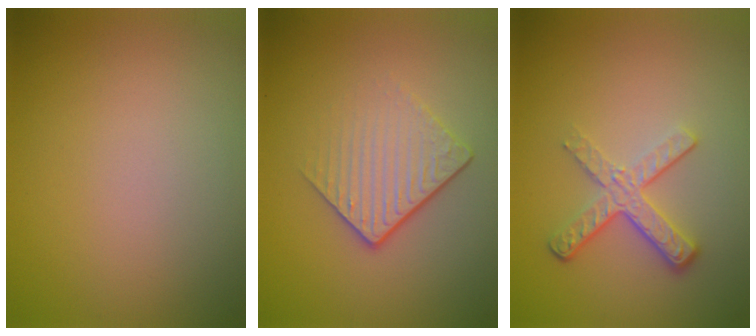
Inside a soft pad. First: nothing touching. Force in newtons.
{"total": 4.0, "press": 2.4, "slide": 3.2}
{"total": 3.7, "press": 2.6, "slide": 2.6}